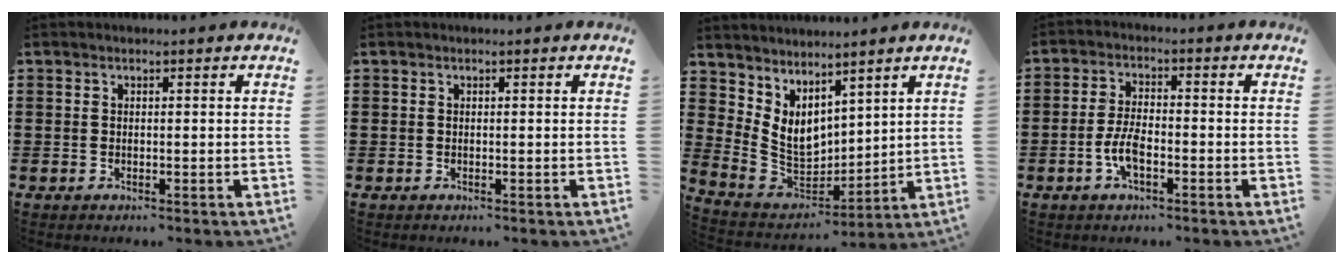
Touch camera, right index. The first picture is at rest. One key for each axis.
{"total": 0.0}
{"total": 6.1, "fx": 3.2, "fy": 4.2, "fz": 3.0, "tx": -0.094, "ty": -0.028, "tz": 0.060}
{"total": 4.9, "fx": -1.9, "fy": 1.9, "fz": 4.2, "tx": -0.100, "ty": -0.005, "tz": -0.040}